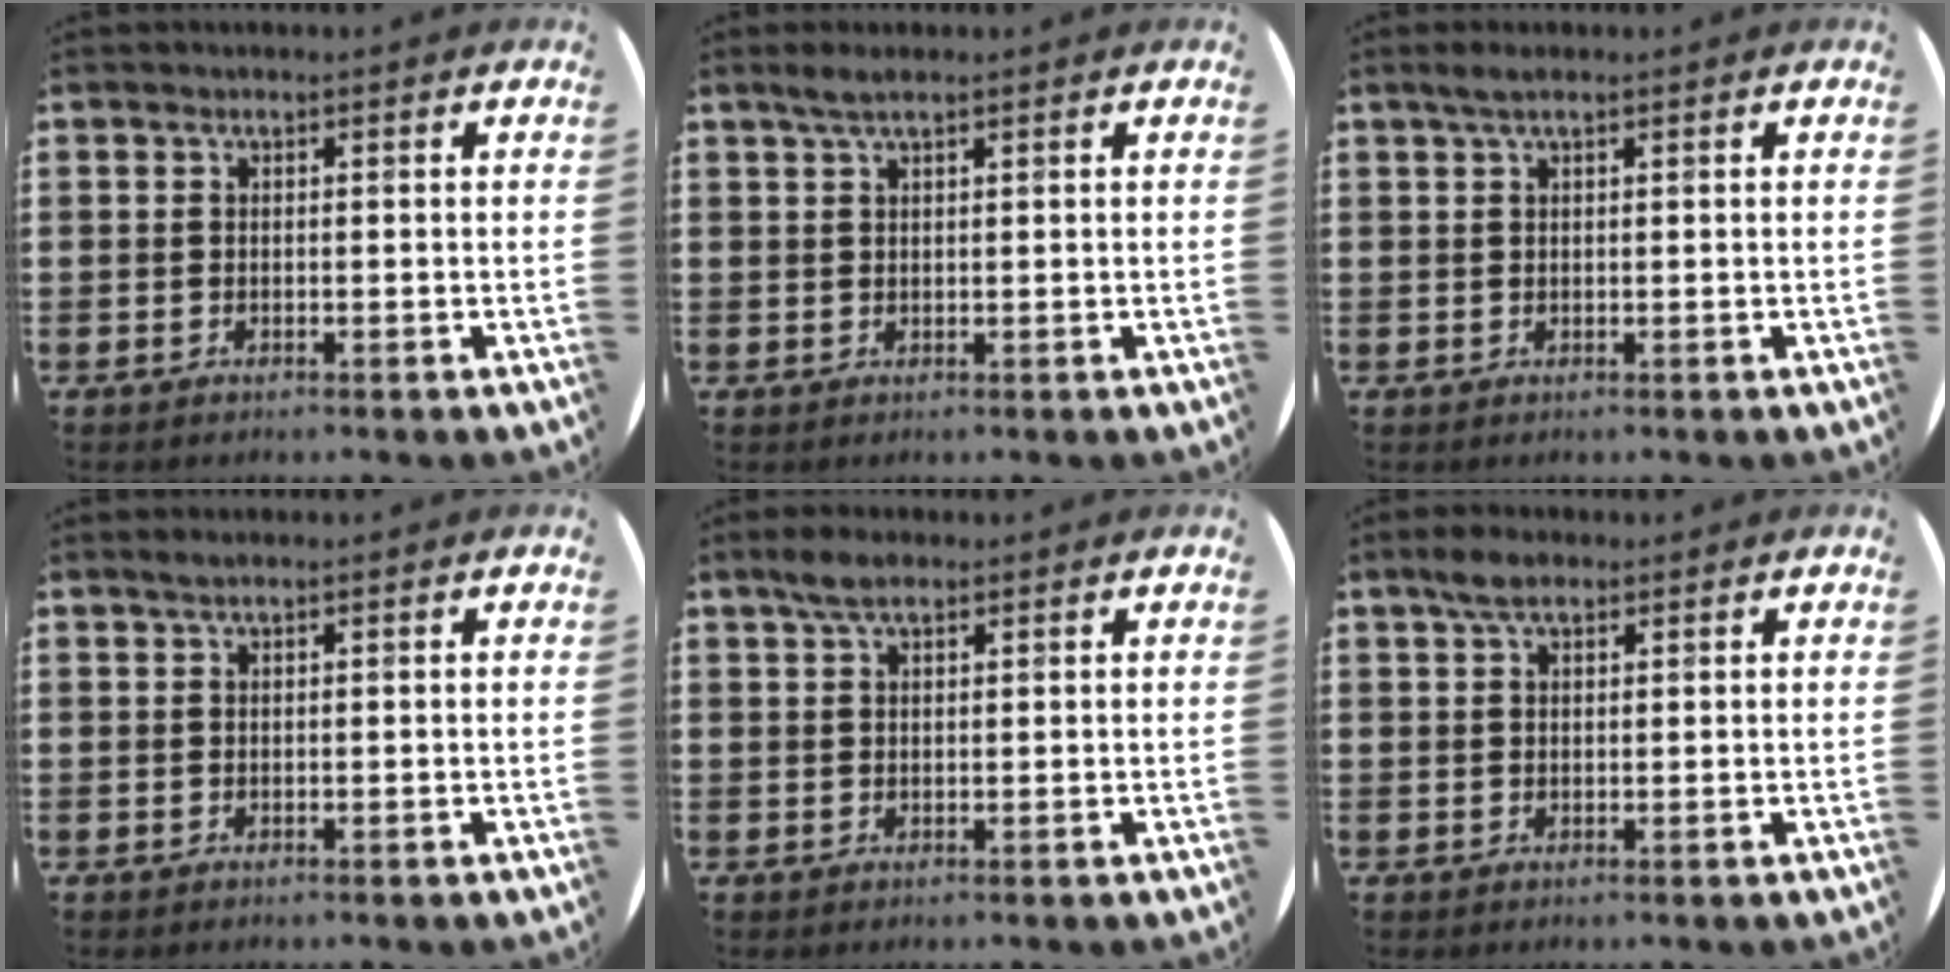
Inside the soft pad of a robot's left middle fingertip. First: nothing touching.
{"total": 1.9, "force": [1.4, 0.2, 1.3], "torque": [-0.026, 0.003, 0.025]}
{"total": 1.4, "force": [0.9, 0.1, 1.0], "torque": [-0.021, 0.003, 0.016]}
{"total": 0.7, "force": [0.5, 0.0, 0.5], "torque": [-0.010, 0.001, 0.010]}
{"total": 3.0, "force": [2.1, 1.1, 1.8], "torque": [-0.031, 0.003, 0.036]}
{"total": 3.1, "force": [2.2, 1.3, 1.7], "torque": [-0.031, 0.004, 0.038]}